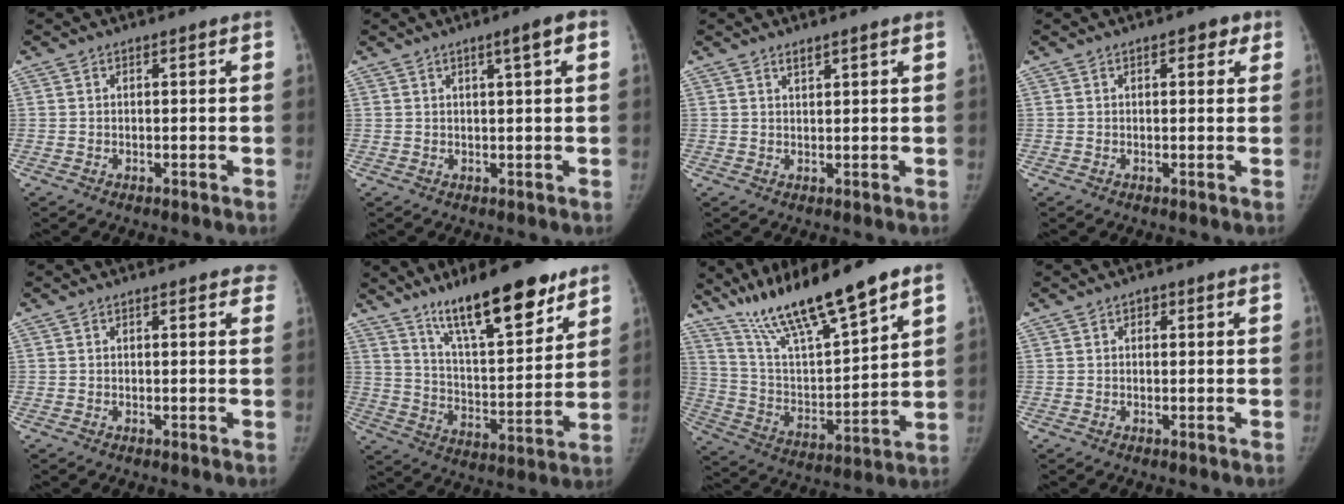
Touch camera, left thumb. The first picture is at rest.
{"total": 3.1, "force": [1.3, 0.2, 2.8], "torque": [-0.037, 0.002, 0.020]}
{"total": 1.3, "force": [1.1, 0.3, 0.7], "torque": [-0.008, -0.009, 0.021]}
{"total": 2.8, "force": [1.2, 1.7, 1.8], "torque": [0.004, 0.002, 0.010]}
{"total": 2.1, "force": [1.7, 1.1, 0.4], "torque": [0.026, -0.003, 0.003]}
{"total": 19.2, "force": [13.3, 5.3, 12.8], "torque": [-0.165, -0.076, 0.222]}
{"total": 19.5, "force": [14.9, 2.8, 12.3], "torque": [-0.196, -0.068, 0.275]}
{"total": 1.2, "force": [0.4, 0.9, 0.6], "torque": [0.000, 0.001, 0.003]}